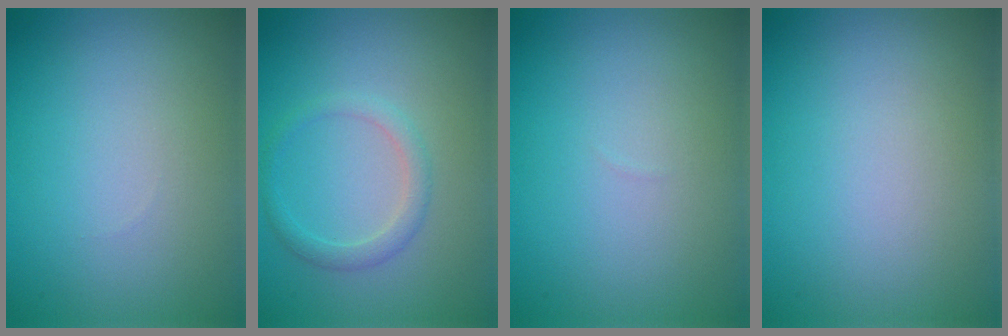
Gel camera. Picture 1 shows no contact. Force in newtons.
{"total": 1.7, "press": 1.7, "slide": 0.1}
{"total": 0.0}
{"total": 0.0}